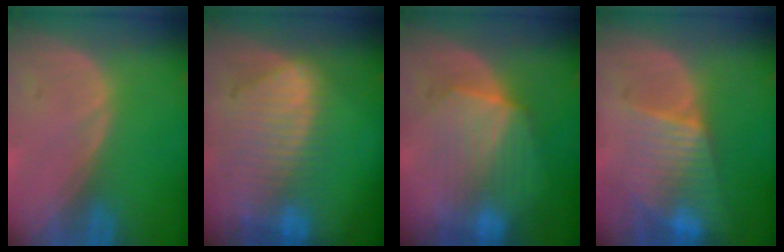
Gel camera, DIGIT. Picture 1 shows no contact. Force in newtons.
{"total": 9.3, "press": 8.1, "slide": 4.6}
{"total": 7.0, "press": 6.9, "slide": 1.2}
{"total": 7.1, "press": 6.8, "slide": 1.9}